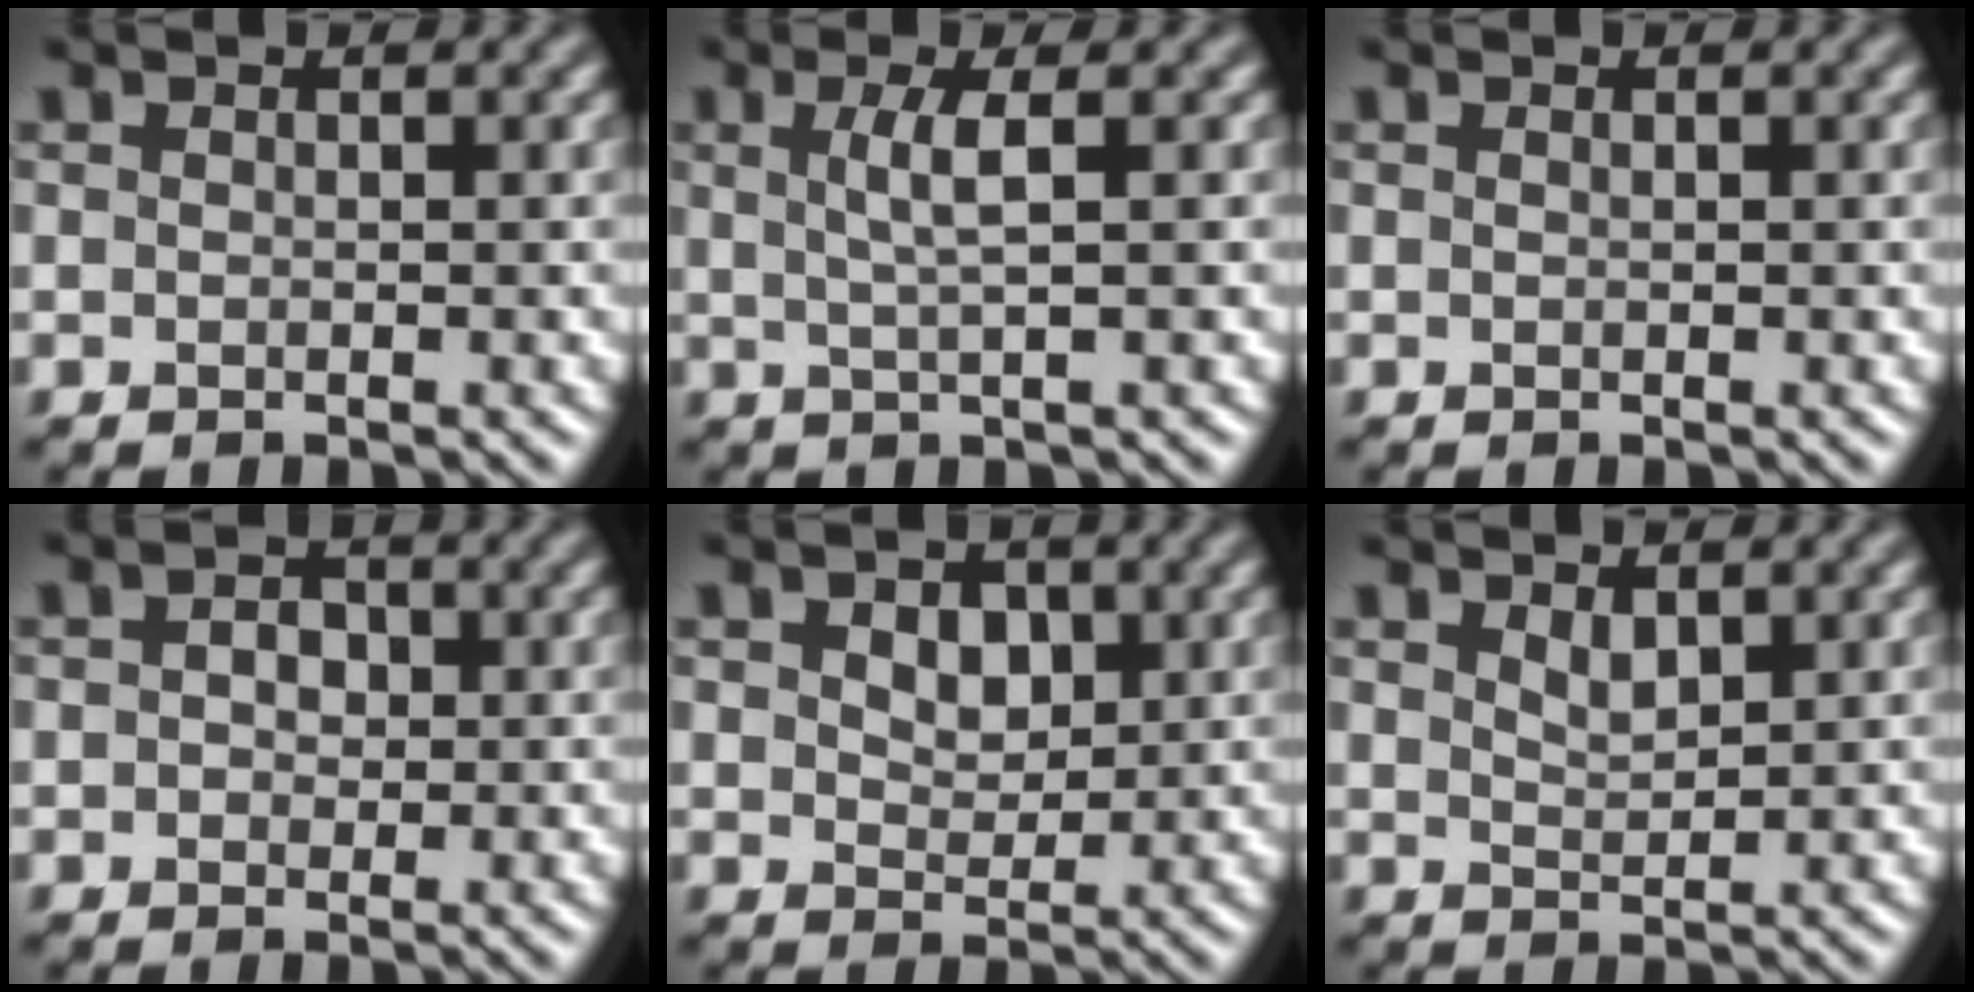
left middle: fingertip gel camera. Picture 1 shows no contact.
{"total": 2.8, "force": [0.6, 0.6, 2.6], "torque": [-0.047, 0.000, 0.009]}
{"total": 0.0}
{"total": 2.2, "force": [0.4, 1.7, 1.4], "torque": [-0.014, 0.007, -0.010]}
{"total": 3.2, "force": [1.1, 2.2, 2.1], "torque": [-0.032, 0.006, 0.008]}
{"total": 1.4, "force": [1.0, 0.6, 0.9], "torque": [-0.018, -0.002, 0.022]}